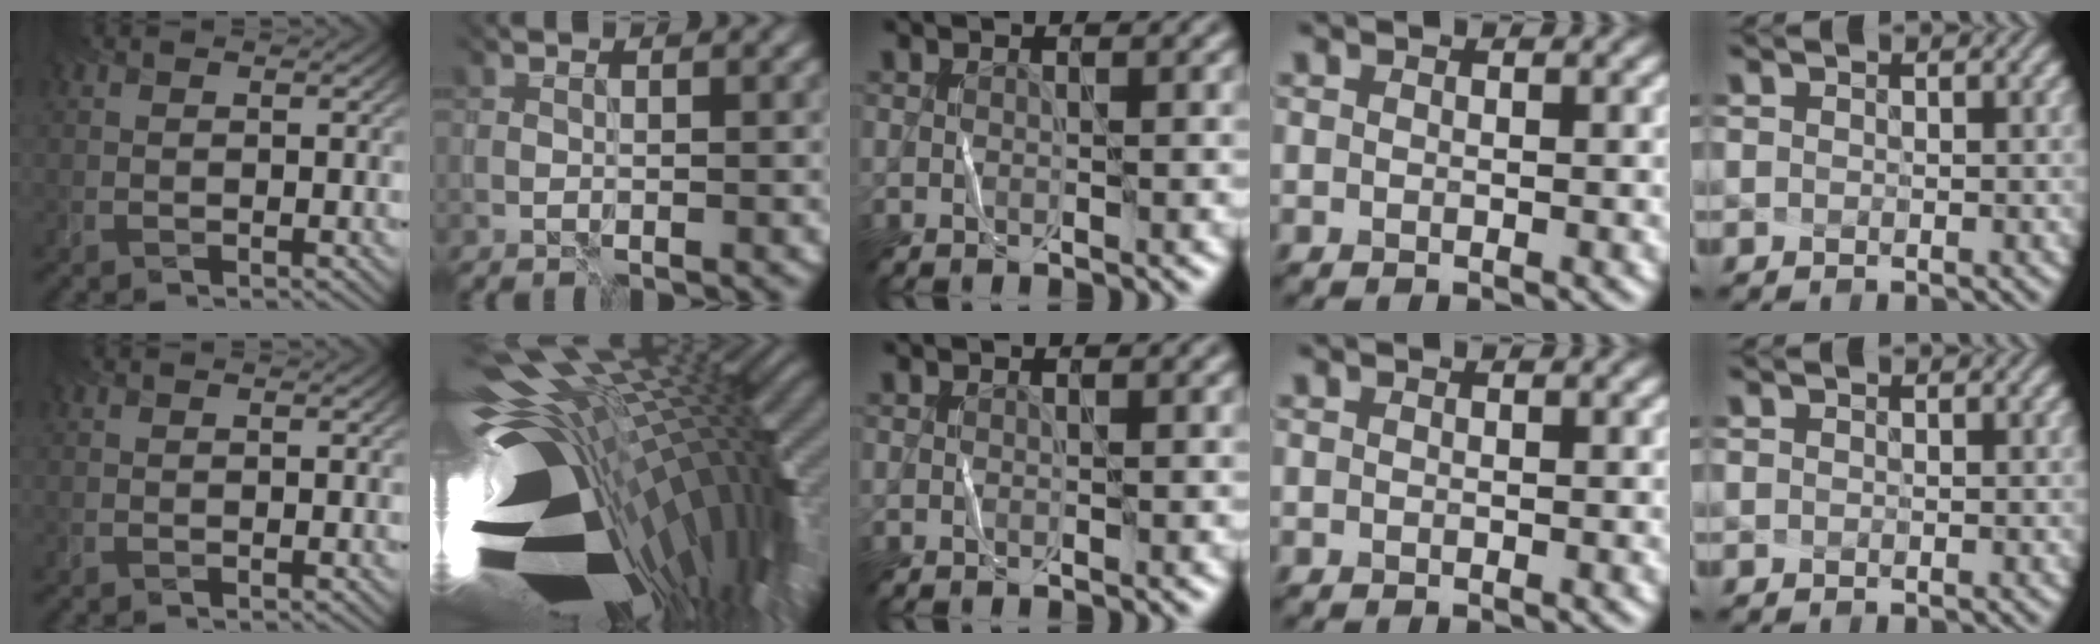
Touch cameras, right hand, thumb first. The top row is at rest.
{"index": {"total": 18.8, "force": [-5.5, 9.7, 15.1], "torque": [-0.250, -0.016, -0.051]}}